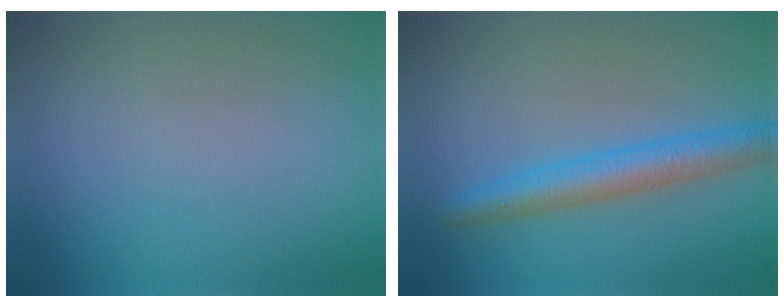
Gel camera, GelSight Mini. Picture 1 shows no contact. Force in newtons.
{"total": 4.4, "press": 4.3, "slide": 0.2}